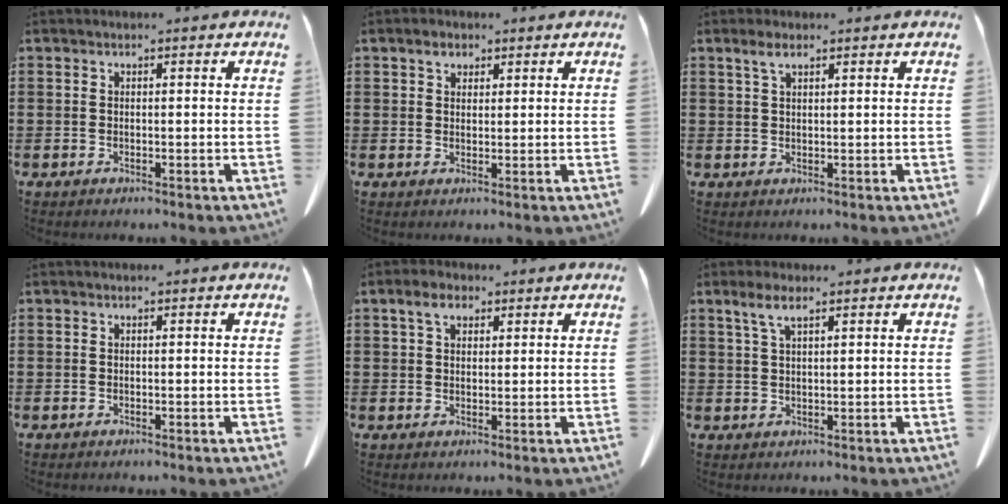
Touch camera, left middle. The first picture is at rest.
{"total": 2.4, "force": [1.6, 1.5, 1.0], "torque": [-0.018, 0.003, 0.027]}
{"total": 2.3, "force": [1.4, 0.7, 1.7], "torque": [-0.039, 0.003, 0.024]}
{"total": 0.0}
{"total": 3.7, "force": [2.2, 2.0, 2.2], "torque": [-0.042, 0.006, 0.037]}
{"total": 3.4, "force": [2.0, 0.7, 2.6], "torque": [-0.057, 0.003, 0.035]}